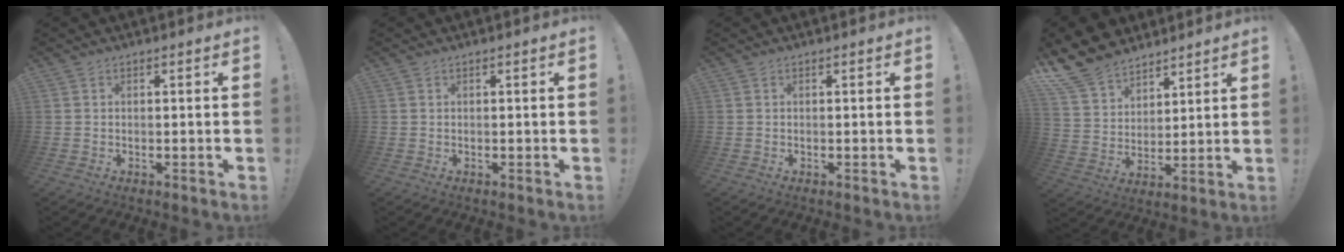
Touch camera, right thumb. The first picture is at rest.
{"total": 0.0}
{"total": 0.0}
{"total": 13.4, "force": [10.8, 7.1, 3.5], "torque": [-0.078, -0.079, 0.209]}